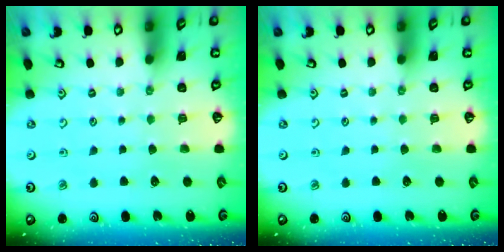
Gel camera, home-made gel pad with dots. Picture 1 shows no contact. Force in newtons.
{"total": 0.0}